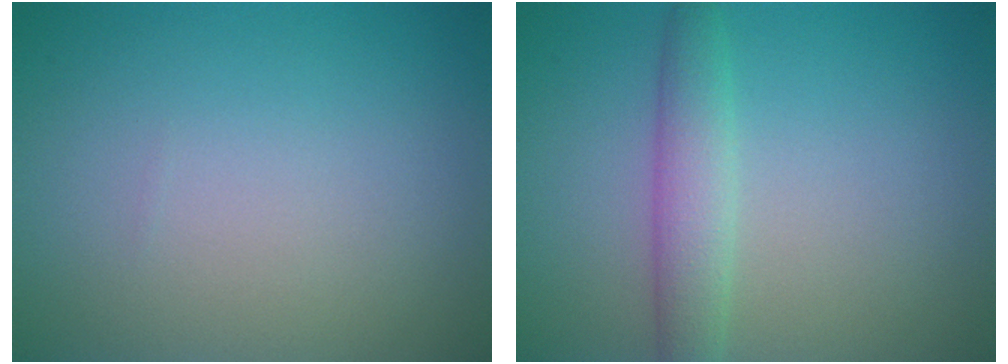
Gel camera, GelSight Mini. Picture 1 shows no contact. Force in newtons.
{"total": 2.9, "press": 2.9, "slide": 0.0}